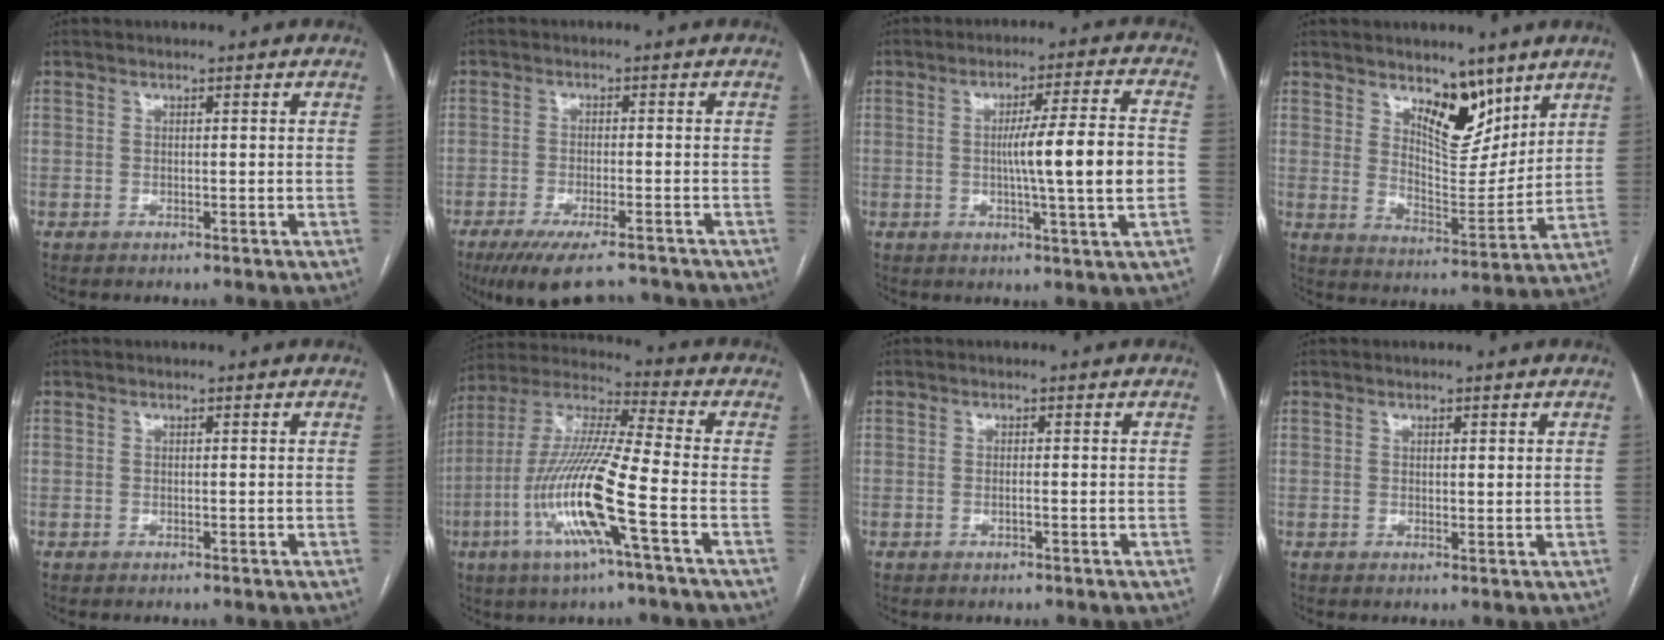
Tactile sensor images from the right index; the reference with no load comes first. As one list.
[{"total": 11.2, "force": [-9.4, 2.1, 5.7], "torque": [-0.087, -0.018, -0.140]}, {"total": 11.1, "force": [-0.9, -0.7, 11.0], "torque": [-0.170, 0.002, -0.017]}, {"total": 9.4, "force": [6.3, 3.9, 5.8], "torque": [-0.087, -0.017, 0.111]}, {"total": 0.0}, {"total": 16.5, "force": [-5.6, 0.4, 15.5], "torque": [-0.321, -0.009, -0.112]}, {"total": 0.8, "force": [-0.2, 0.1, 0.7], "torque": [-0.016, 0.000, -0.003]}, {"total": 1.1, "force": [0.6, 0.3, 0.8], "torque": [-0.015, -0.004, 0.010]}]